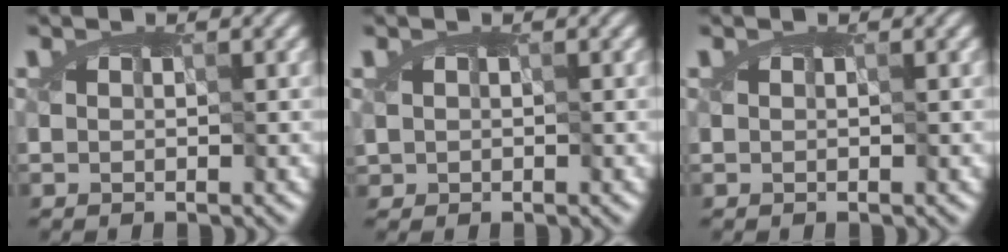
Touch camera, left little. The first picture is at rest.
{"total": 0.6, "force": [0.0, 0.5, 0.3], "torque": [-0.012, 0.002, 0.004]}
{"total": 0.0}